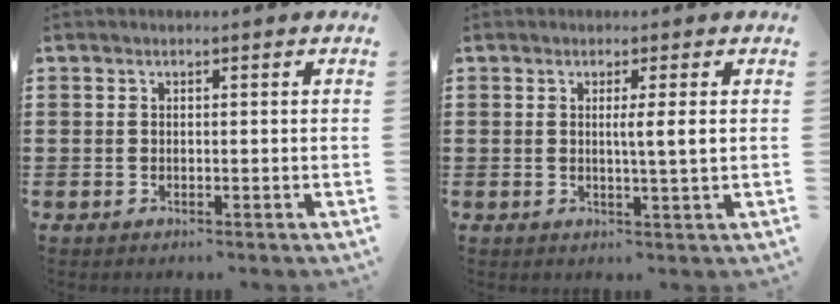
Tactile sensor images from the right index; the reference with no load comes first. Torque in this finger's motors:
{"motor_torque": [0.68, 0.07, 0.10, 0.07]}